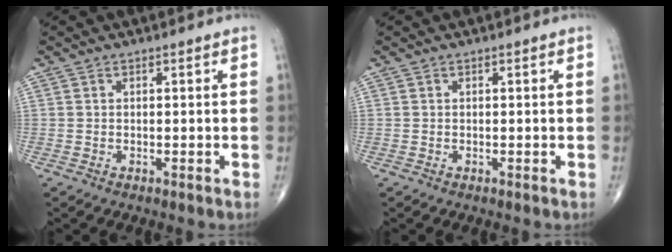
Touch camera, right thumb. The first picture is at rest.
{"total": 0.0}